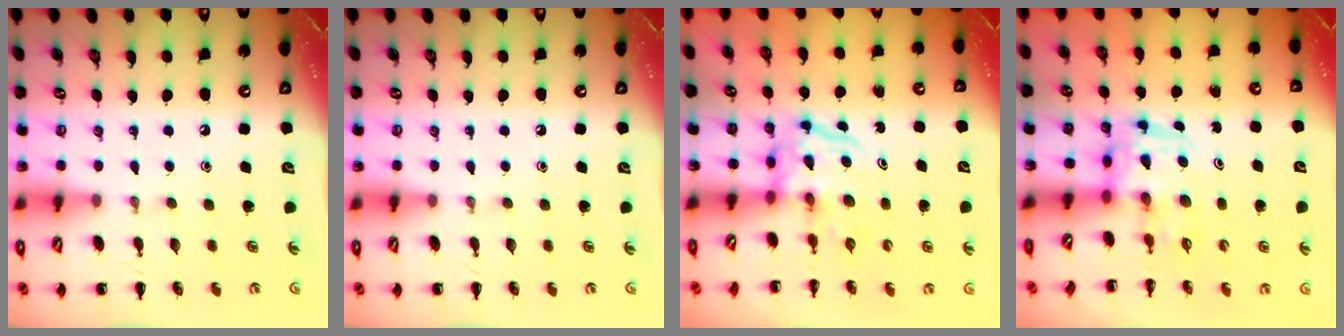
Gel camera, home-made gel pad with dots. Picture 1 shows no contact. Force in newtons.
{"total": 0.0}
{"total": 3.8, "press": 3.8, "slide": 0.4}
{"total": 3.7, "press": 3.7, "slide": 0.6}